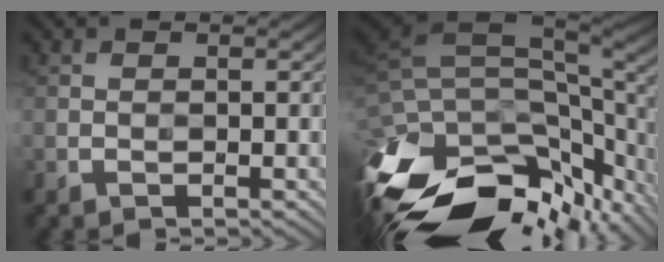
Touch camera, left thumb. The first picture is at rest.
{"total": 17.3, "force": [-6.6, 9.6, 12.8], "torque": [-0.234, -0.019, -0.073]}